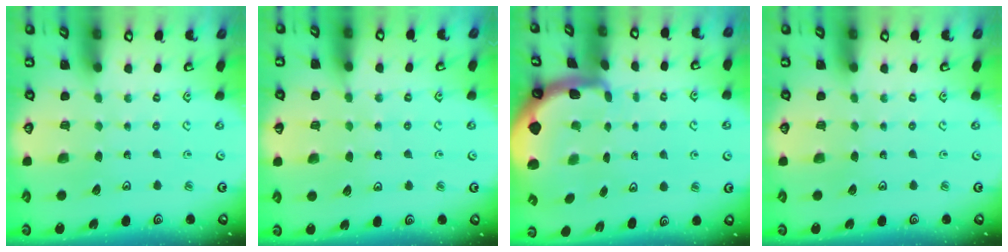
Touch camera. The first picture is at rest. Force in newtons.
{"total": 4.9, "press": 4.9, "slide": 0.6}
{"total": 1.9, "press": 1.8, "slide": 0.4}
{"total": 0.0}